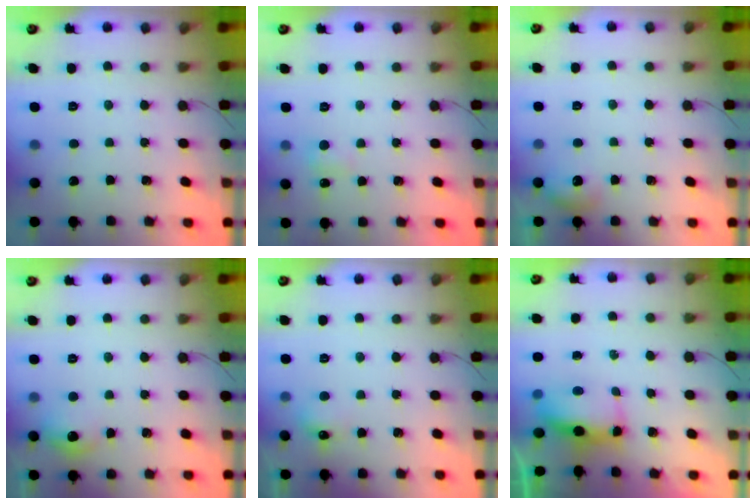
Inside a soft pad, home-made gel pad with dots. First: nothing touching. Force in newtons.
{"total": 5.3, "press": 5.0, "slide": 1.6}
{"total": 6.2, "press": 6.0, "slide": 1.4}
{"total": 6.4, "press": 6.1, "slide": 1.9}
{"total": 6.1, "press": 5.8, "slide": 1.9}
{"total": 7.0, "press": 7.0, "slide": 0.7}